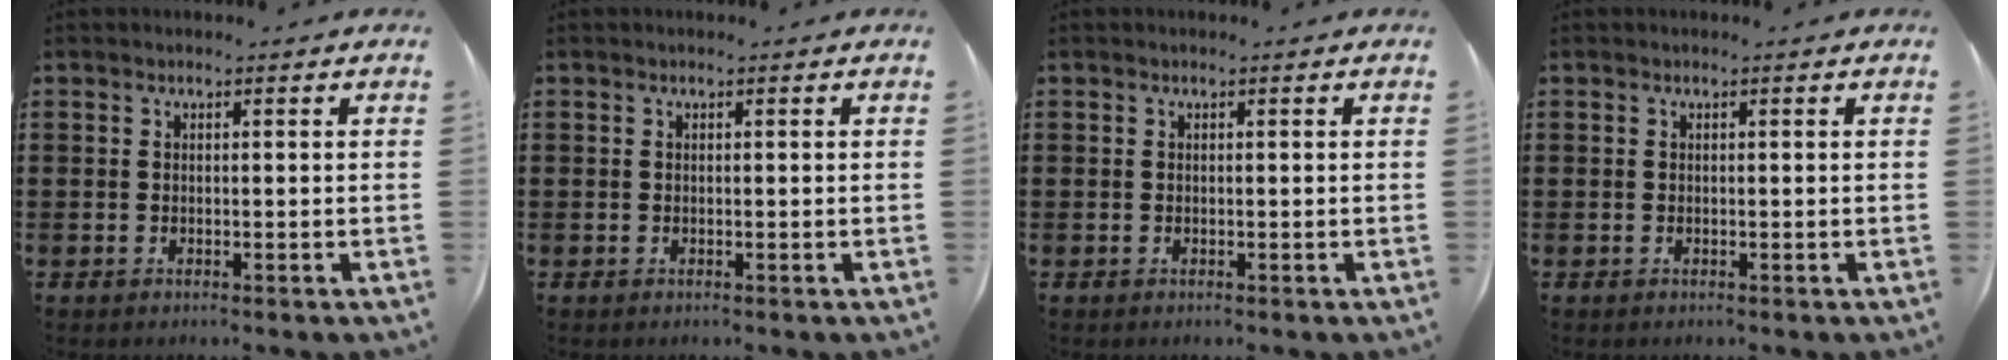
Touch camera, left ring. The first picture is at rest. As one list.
[{"total": 0.0}, {"total": 0.0}, {"total": 0.0}]